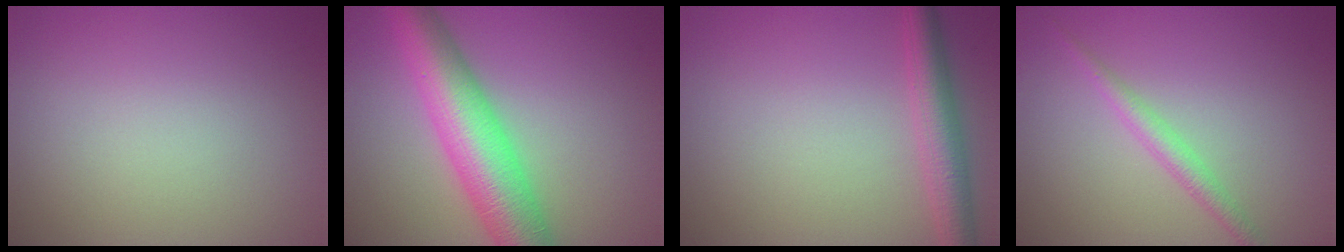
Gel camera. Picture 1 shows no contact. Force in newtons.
{"total": 9.1, "press": 9.1, "slide": 0.1}
{"total": 3.8, "press": 3.8, "slide": 0.1}
{"total": 1.9, "press": 1.9, "slide": 0.1}